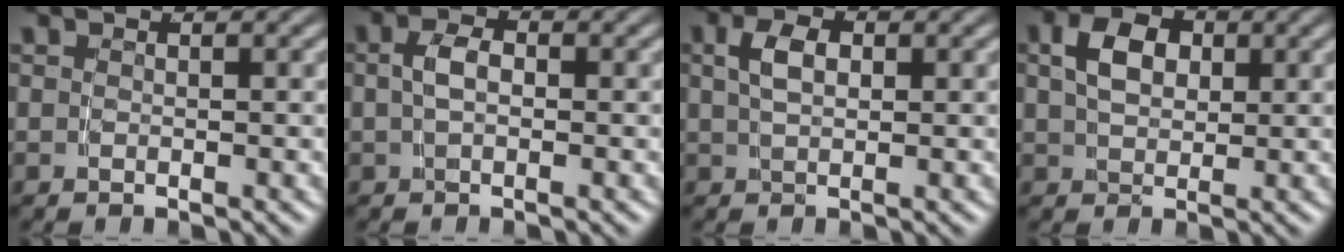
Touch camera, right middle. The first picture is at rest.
{"total": 2.3, "force": [0.4, 1.2, 1.9], "torque": [-0.033, 0.007, 0.002]}
{"total": 3.3, "force": [1.1, 1.9, 2.5], "torque": [-0.043, 0.005, 0.021]}
{"total": 4.6, "force": [1.7, 2.8, 3.1], "torque": [-0.049, 0.001, 0.031]}